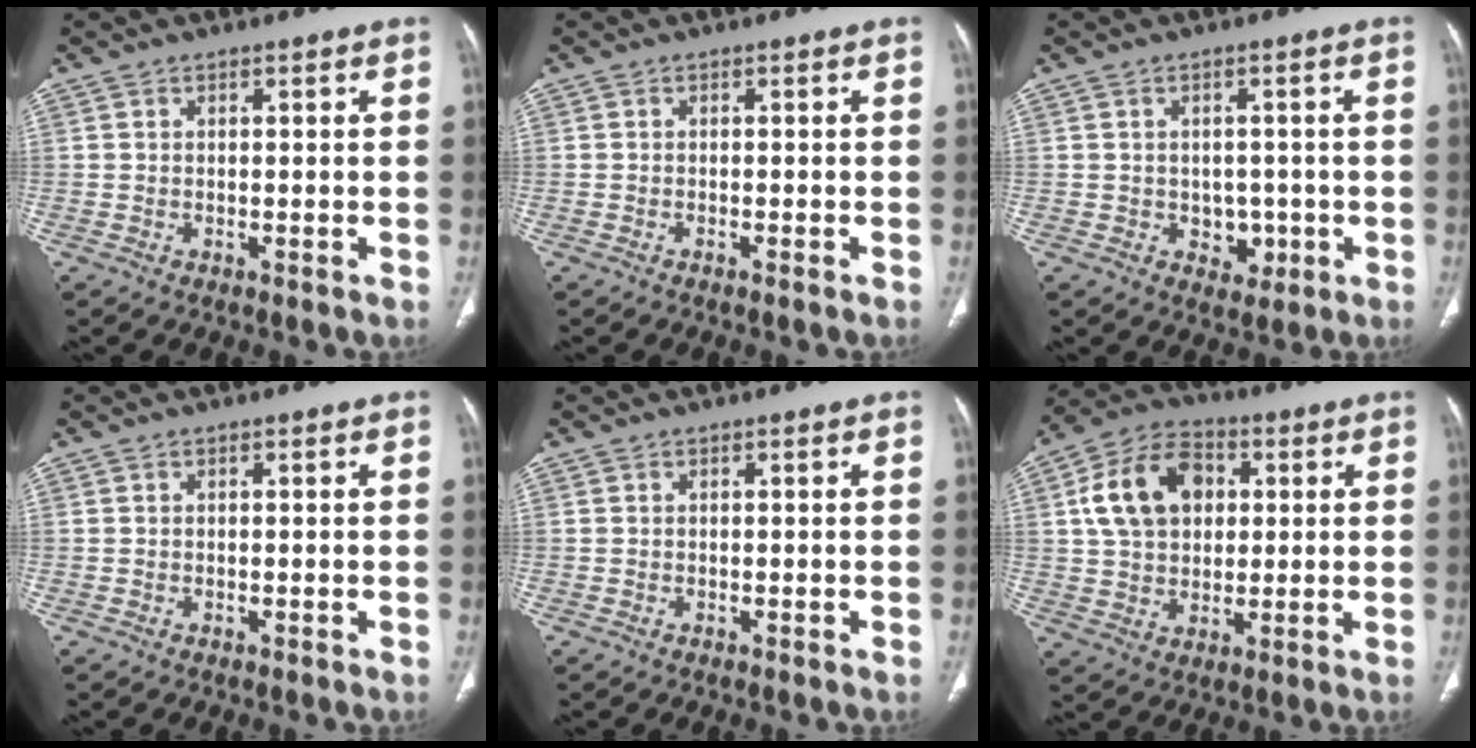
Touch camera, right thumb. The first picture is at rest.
{"total": 1.0, "force": [-0.8, 0.0, 0.6], "torque": [-0.013, -0.001, -0.008]}
{"total": 4.1, "force": [-0.9, 3.4, 2.2], "torque": [-0.005, 0.004, -0.005]}
{"total": 0.0}
{"total": 0.0}
{"total": 14.5, "force": [3.3, 10.4, 9.5], "torque": [-0.145, 0.012, 0.052]}